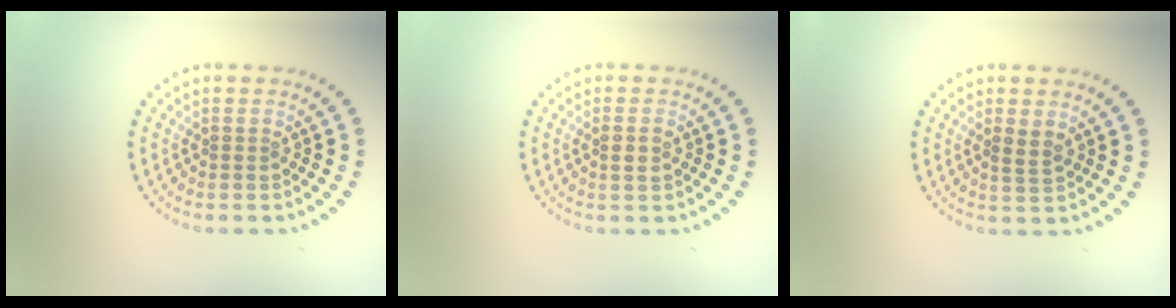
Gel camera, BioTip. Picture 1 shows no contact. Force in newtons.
{"total": 1.2, "press": 1.2, "slide": 0.4}
{"total": 0.9, "press": 0.8, "slide": 0.4}